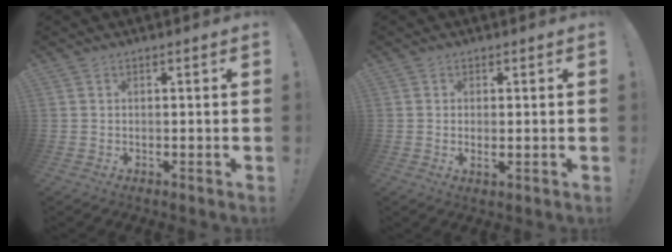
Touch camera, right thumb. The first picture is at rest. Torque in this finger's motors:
{"motor_torque": [-0.12, -0.20, 0.03, 0.04, 0.00]}